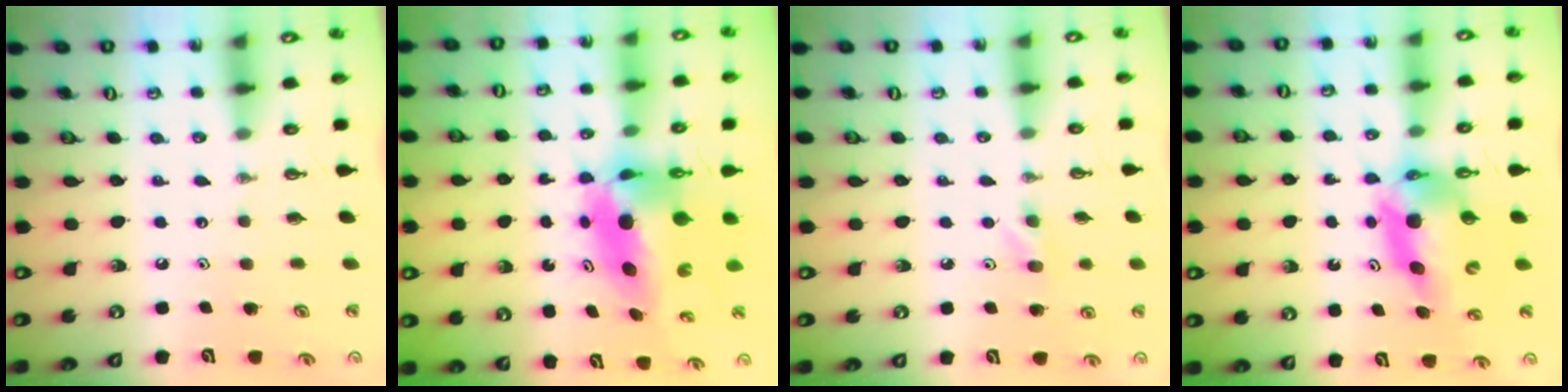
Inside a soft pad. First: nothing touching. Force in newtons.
{"total": 7.6, "press": 7.4, "slide": 1.6}
{"total": 5.0, "press": 4.8, "slide": 1.4}
{"total": 11.2, "press": 11.1, "slide": 1.1}